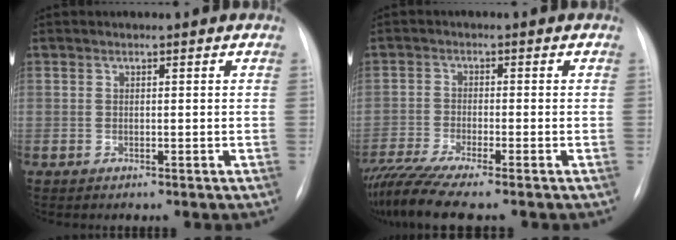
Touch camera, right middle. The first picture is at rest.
{"total": 9.4, "force": [-8.0, -0.4, 5.0], "torque": [-0.093, -0.022, -0.138]}